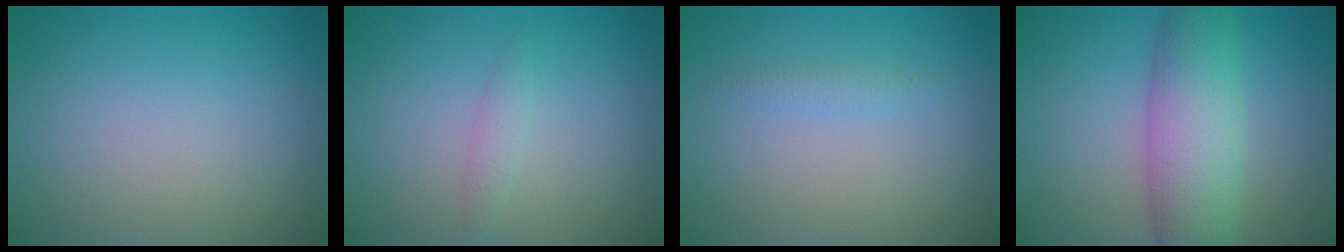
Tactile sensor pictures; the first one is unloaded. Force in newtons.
{"total": 1.0, "press": 1.0, "slide": 0.1}
{"total": 0.9, "press": 0.9, "slide": 0.0}
{"total": 6.7, "press": 6.7, "slide": 0.1}